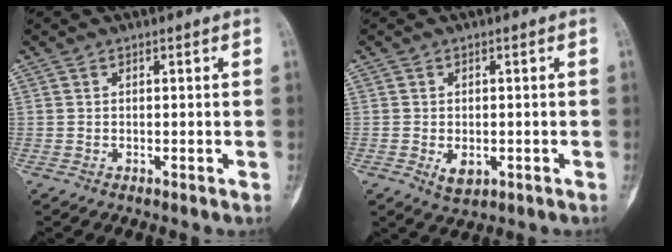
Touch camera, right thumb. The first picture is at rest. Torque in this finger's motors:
{"motor_torque": [-0.32, 0.10, 0.23, 0.30, -0.06]}